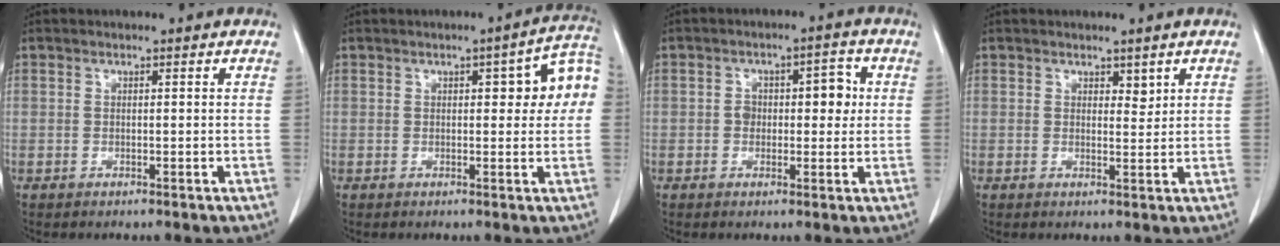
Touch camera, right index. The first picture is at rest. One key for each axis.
{"total": 8.1, "fx": 1.5, "fy": 2.1, "fz": 7.7, "tx": -0.090, "ty": 0.025, "tz": 0.013}
{"total": 5.9, "fx": 0.6, "fy": 3.4, "fz": 4.8, "tx": -0.063, "ty": 0.025, "tz": 0.013}
{"total": 1.6, "fx": 1.1, "fy": 0.8, "fz": 0.8, "tx": -0.008, "ty": -0.008, "tz": 0.018}